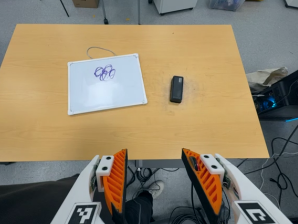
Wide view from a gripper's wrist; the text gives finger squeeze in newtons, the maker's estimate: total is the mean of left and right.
{"total": 0.0}